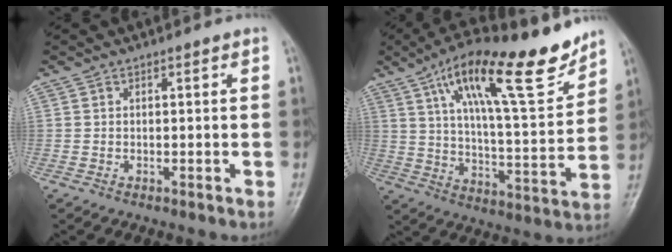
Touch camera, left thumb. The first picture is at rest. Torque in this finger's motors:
{"motor_torque": [0.42, 0.41, 1.40, -1.38, 0.25]}